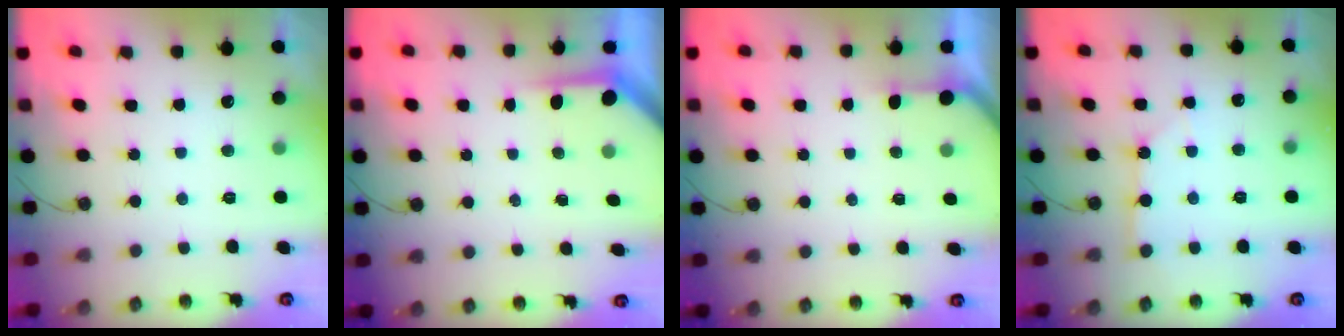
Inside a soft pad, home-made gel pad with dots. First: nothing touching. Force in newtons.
{"total": 3.6, "press": 3.6, "slide": 0.4}
{"total": 1.2, "press": 1.2, "slide": 0.2}
{"total": 2.7, "press": 2.7, "slide": 0.4}